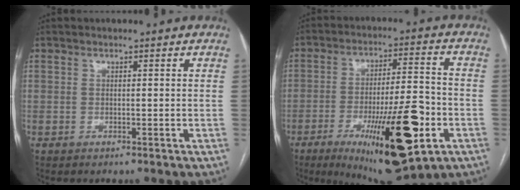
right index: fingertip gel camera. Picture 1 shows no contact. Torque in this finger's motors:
{"motor_torque": [2.14, 0.00, 0.71, 0.21]}